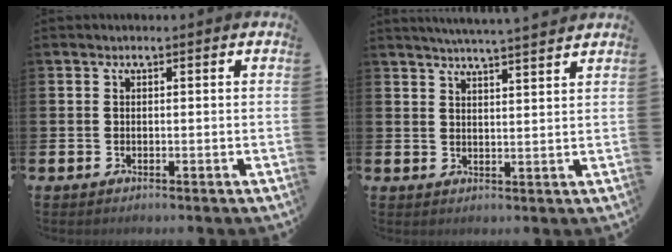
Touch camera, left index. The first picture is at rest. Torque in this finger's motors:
{"motor_torque": [0.21, -0.29, 0.11, 0.05]}